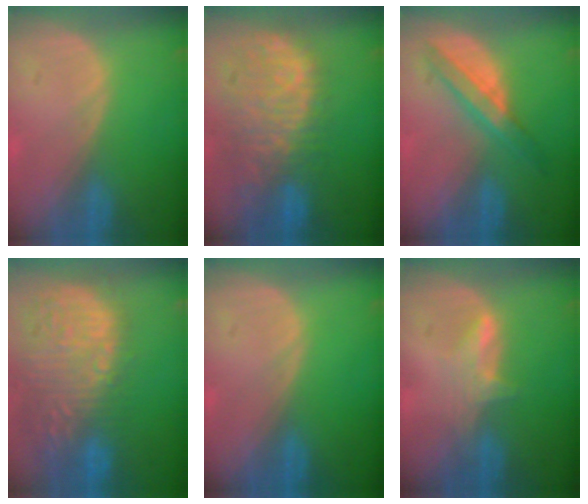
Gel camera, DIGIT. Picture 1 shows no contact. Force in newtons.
{"total": 11.8, "press": 9.8, "slide": 6.5}
{"total": 5.3, "press": 5.3, "slide": 0.3}
{"total": 15.4, "press": 12.6, "slide": 8.8}
{"total": 0.0}
{"total": 2.9, "press": 2.9, "slide": 0.4}